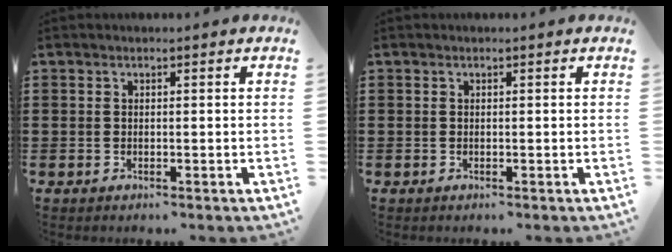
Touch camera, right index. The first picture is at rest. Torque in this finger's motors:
{"motor_torque": [1.09, 1.05, 0.00, -0.01]}